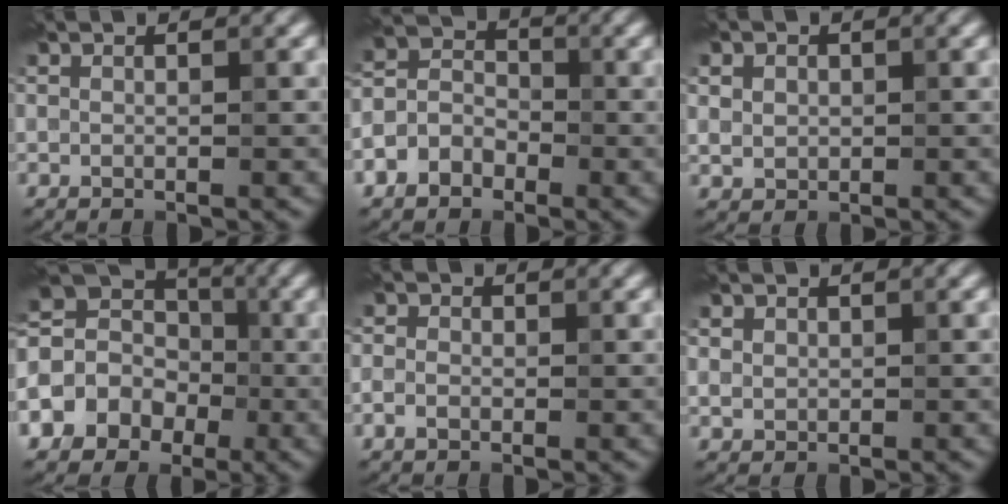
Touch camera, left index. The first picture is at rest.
{"total": 4.1, "force": [-1.9, 3.1, 1.9], "torque": [-0.029, 0.002, -0.044]}
{"total": 2.8, "force": [1.0, 2.3, 1.3], "torque": [-0.029, 0.010, 0.019]}
{"total": 9.8, "force": [-2.2, 8.6, 4.2], "torque": [-0.092, 0.011, -0.068]}
{"total": 1.7, "force": [-0.4, 1.4, 0.9], "torque": [-0.015, 0.000, -0.015]}
{"total": 1.8, "force": [0.8, 1.5, 0.7], "torque": [-0.015, 0.001, 0.020]}